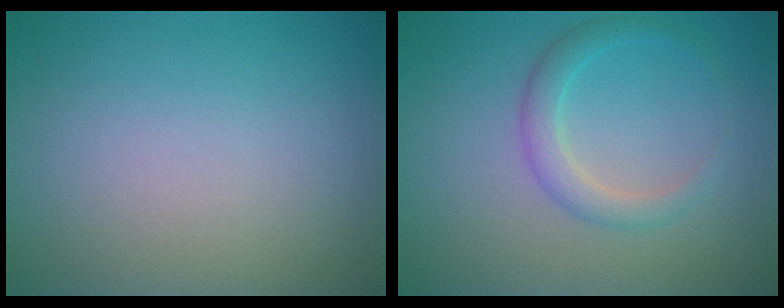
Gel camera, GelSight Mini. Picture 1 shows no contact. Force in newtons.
{"total": 2.3, "press": 2.3, "slide": 0.2}